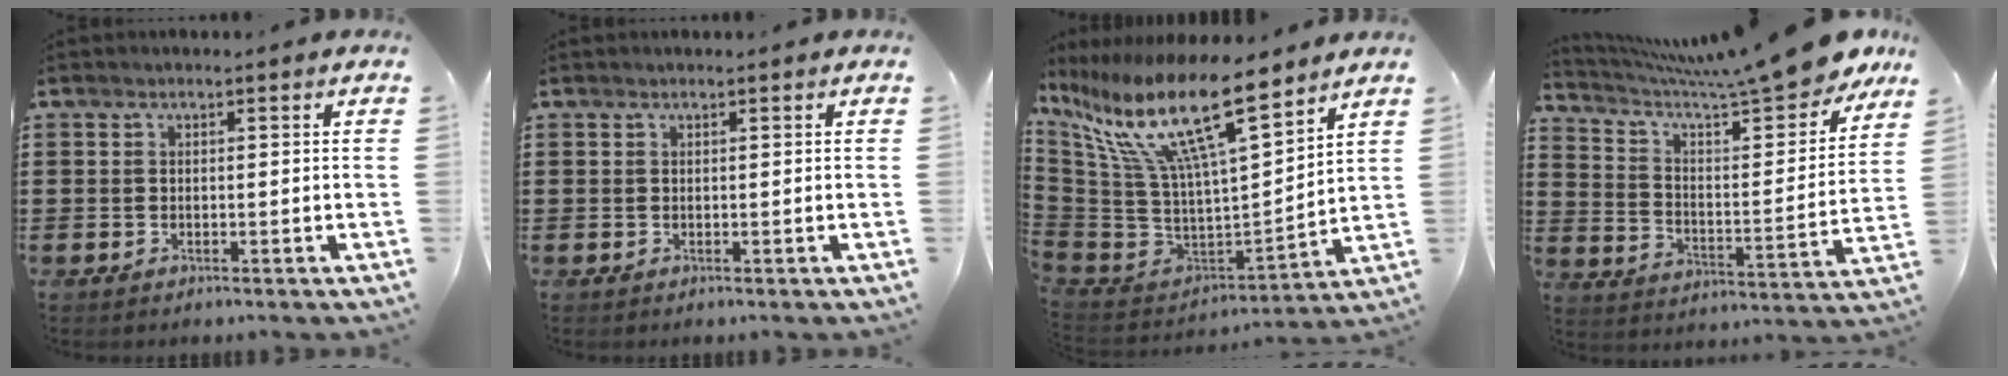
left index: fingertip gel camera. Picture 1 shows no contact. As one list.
[{"total": 0.0}, {"total": 17.7, "force": [10.9, 4.3, 13.3], "torque": [-0.295, -0.070, 0.178]}, {"total": 10.8, "force": [9.6, -0.4, 4.8], "torque": [-0.107, -0.079, 0.154]}]